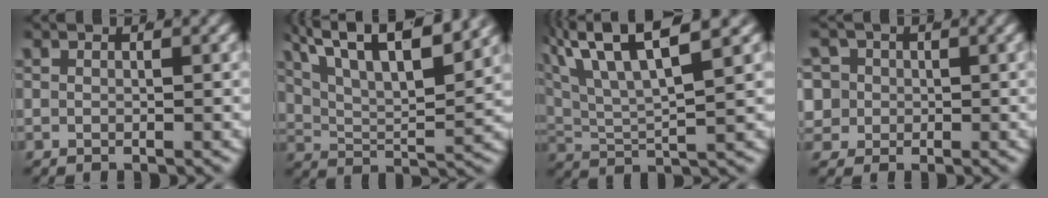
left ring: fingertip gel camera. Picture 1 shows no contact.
{"total": 8.2, "force": [4.5, 3.7, 5.8], "torque": [-0.103, -0.011, 0.081]}
{"total": 7.5, "force": [3.9, 3.4, 5.4], "torque": [-0.122, 0.000, 0.068]}
{"total": 7.2, "force": [0.0, 6.7, 2.7], "torque": [-0.074, -0.021, 0.001]}